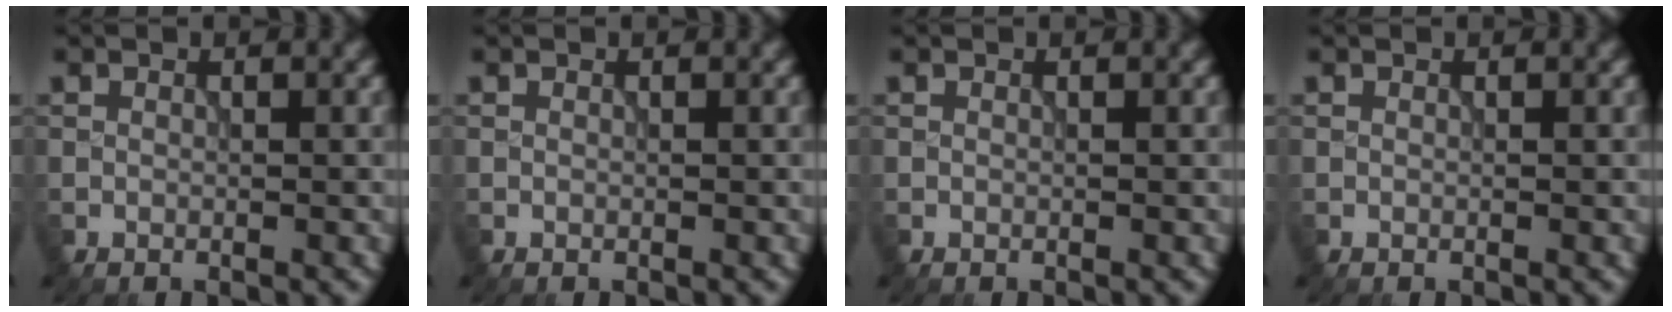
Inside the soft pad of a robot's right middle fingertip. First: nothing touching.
{"total": 0.0}
{"total": 0.0}
{"total": 0.0}